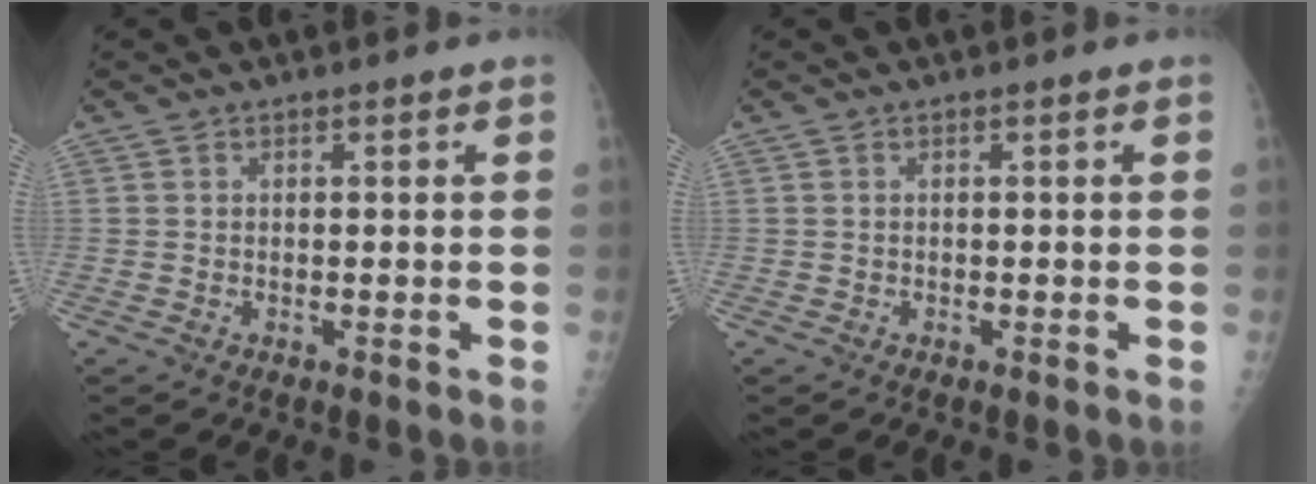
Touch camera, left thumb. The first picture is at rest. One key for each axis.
{"total": 0.0}